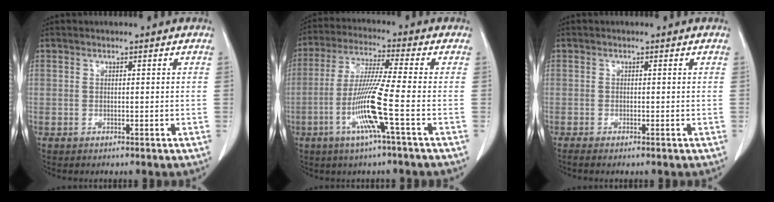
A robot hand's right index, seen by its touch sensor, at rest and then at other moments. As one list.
[{"total": 10.5, "force": [-3.4, -1.3, 9.8], "torque": [-0.195, -0.013, -0.068]}, {"total": 1.0, "force": [-0.8, -0.1, 0.7], "torque": [-0.013, -0.002, -0.015]}]